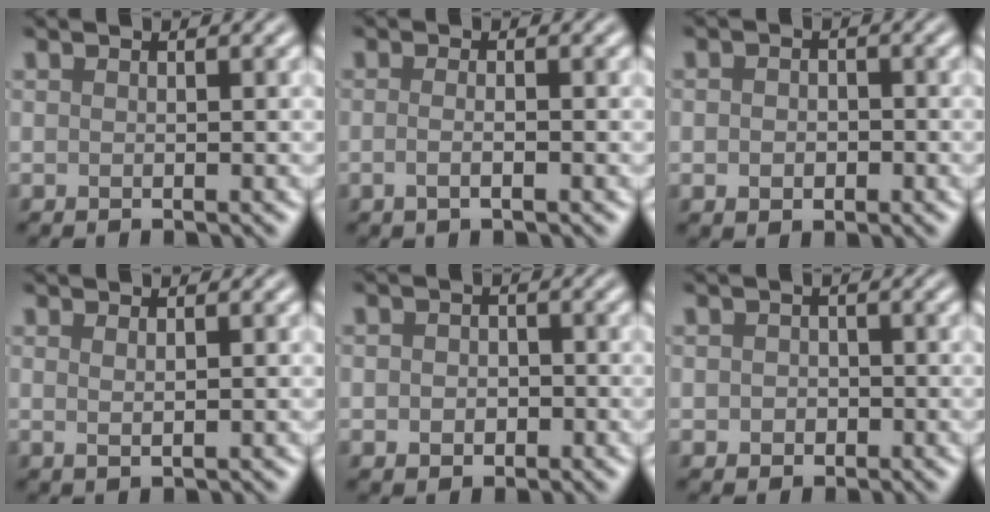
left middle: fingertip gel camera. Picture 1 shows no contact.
{"total": 1.8, "force": [-0.4, 0.7, 1.6], "torque": [-0.016, -0.002, -0.017]}
{"total": 1.9, "force": [-0.3, 1.4, 1.2], "torque": [-0.017, -0.003, -0.006]}
{"total": 1.0, "force": [0.4, 0.3, 0.8], "torque": [-0.014, -0.001, 0.008]}
{"total": 2.2, "force": [-0.3, 1.7, 1.2], "torque": [-0.009, -0.006, -0.010]}
{"total": 1.5, "force": [-0.2, 1.4, 0.6], "torque": [-0.007, -0.005, -0.006]}